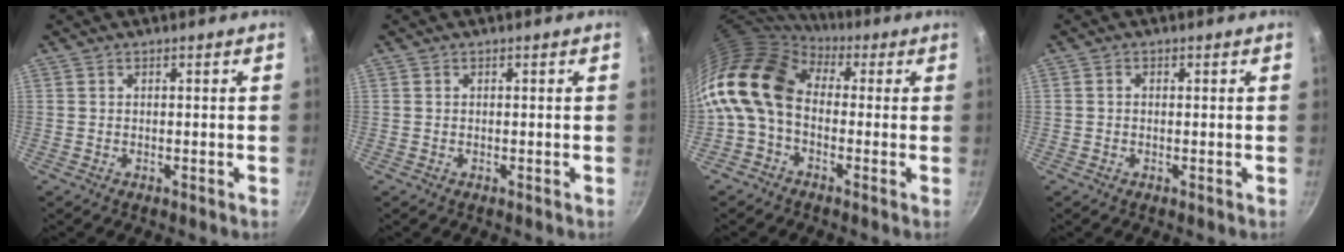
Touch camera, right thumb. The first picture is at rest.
{"total": 0.0}
{"total": 14.3, "force": [0.5, 10.1, 10.1], "torque": [-0.188, 0.026, -0.015]}
{"total": 0.7, "force": [0.0, 0.6, 0.4], "torque": [-0.007, 0.005, 0.000]}